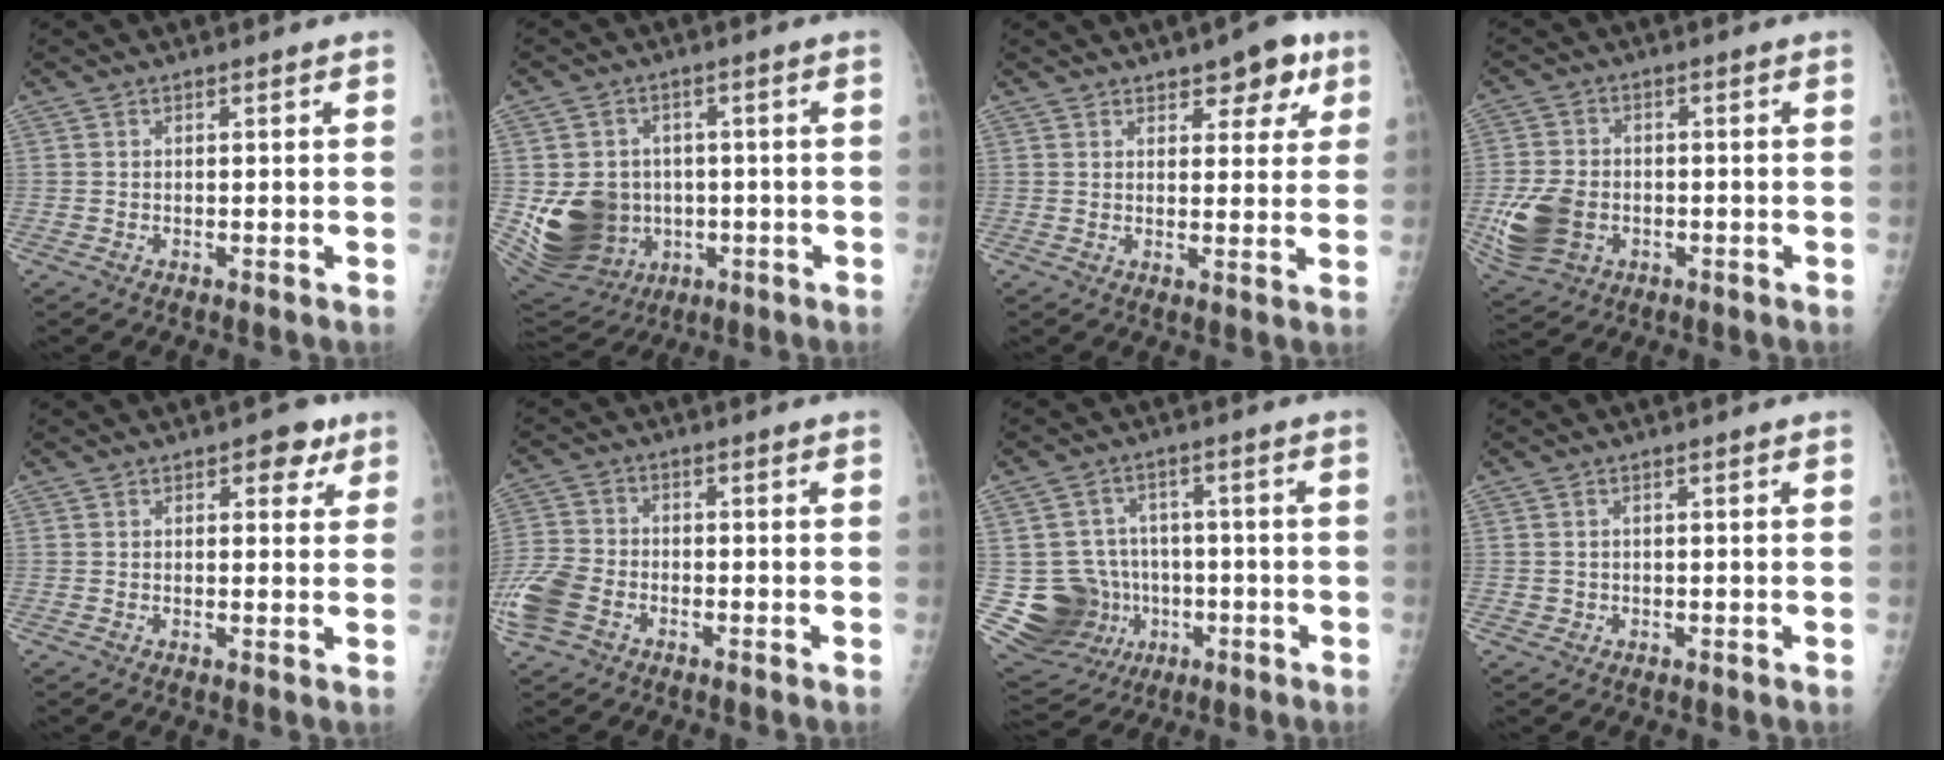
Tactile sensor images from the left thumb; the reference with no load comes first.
{"total": 16.0, "force": [-1.8, 13.8, 7.9], "torque": [-0.138, 0.004, -0.003]}
{"total": 7.0, "force": [4.0, 3.4, 4.5], "torque": [-0.024, -0.014, 0.047]}
{"total": 10.2, "force": [-2.5, 7.5, 6.3], "torque": [-0.129, 0.008, -0.042]}
{"total": 4.2, "force": [2.0, 2.5, 2.6], "torque": [-0.003, -0.003, 0.017]}
{"total": 9.4, "force": [-4.2, 6.5, 5.3], "torque": [-0.124, 0.013, -0.087]}
{"total": 14.3, "force": [-2.4, 13.4, 4.4], "torque": [-0.067, 0.031, -0.021]}
{"total": 1.2, "force": [-0.3, 1.1, -0.1], "torque": [0.009, 0.006, -0.005]}